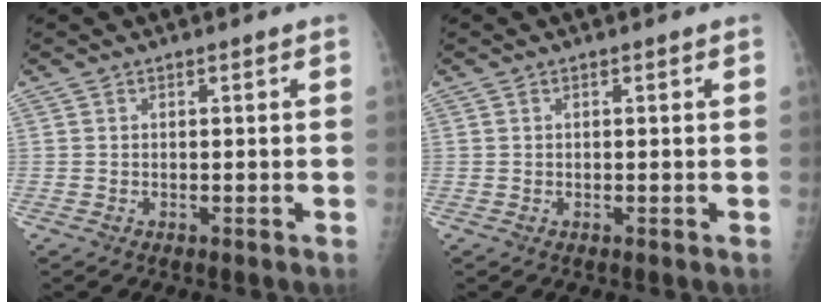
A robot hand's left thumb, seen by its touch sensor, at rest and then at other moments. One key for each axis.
{"total": 0.0}